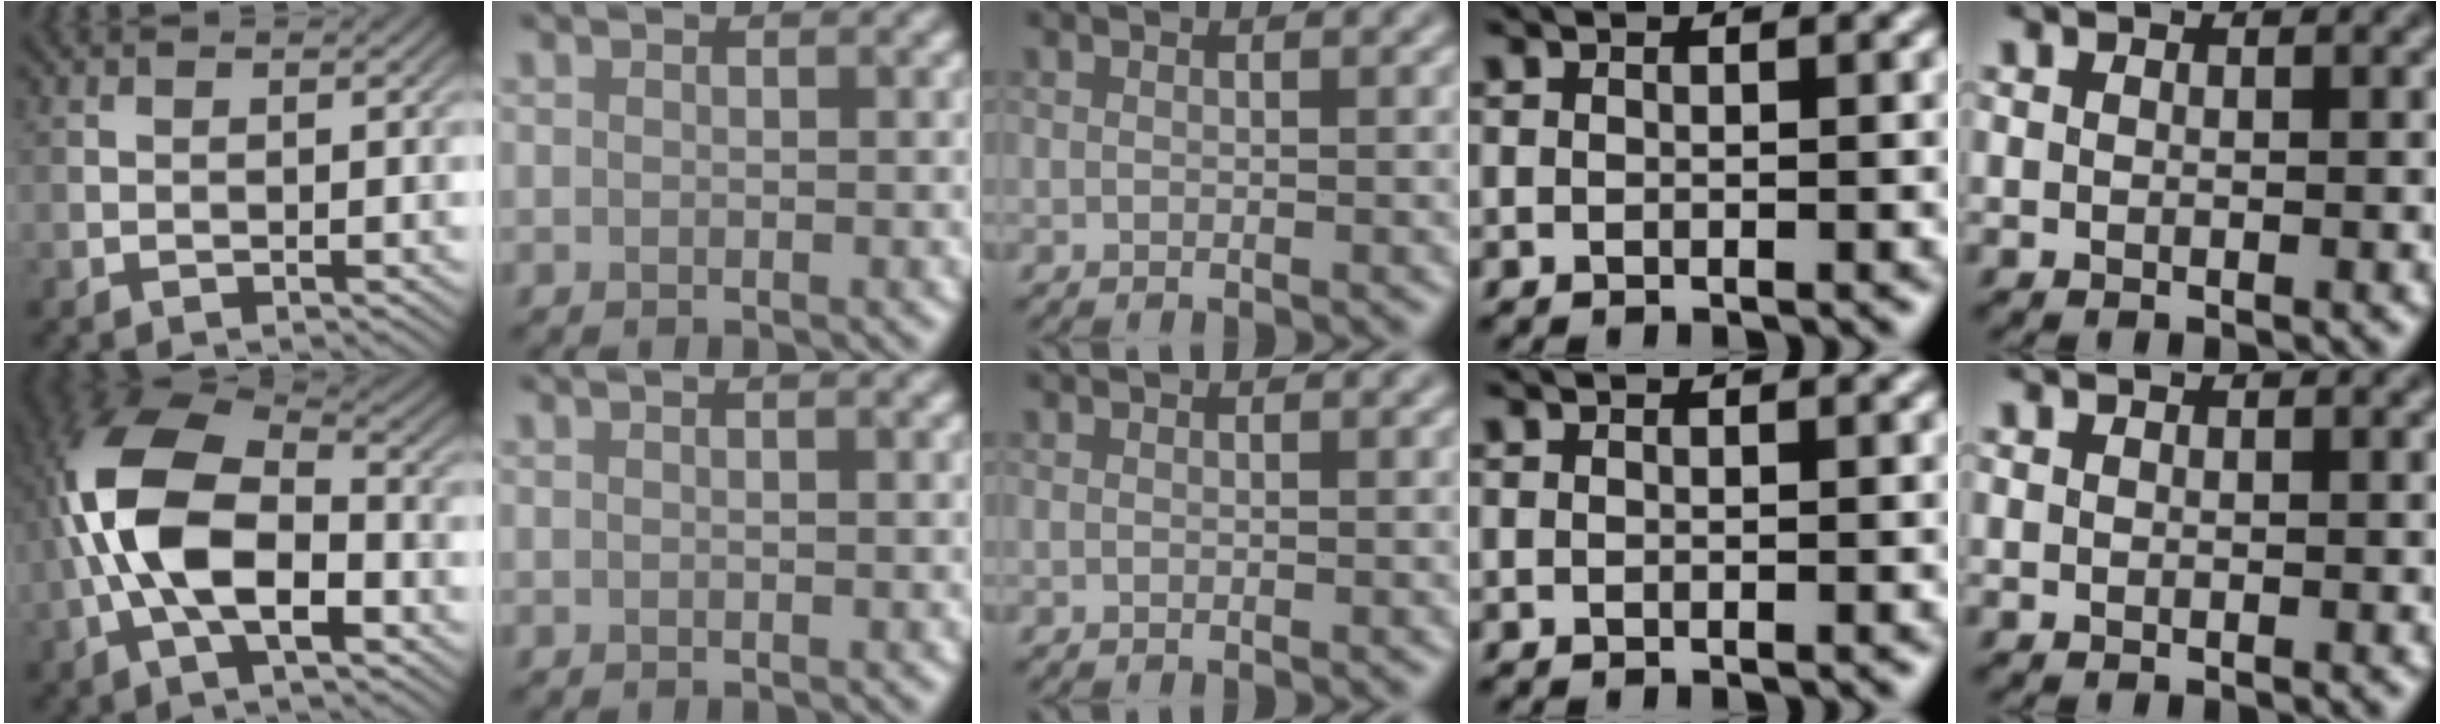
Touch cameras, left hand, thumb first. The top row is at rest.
{"thumb": {"total": 12.8, "force": [-2.5, 6.6, 10.7], "torque": [-0.227, 0.007, -0.062]}, "index": {"total": 0.8, "force": [0.3, 0.2, 0.7], "torque": [-0.011, 0.004, 0.000]}}